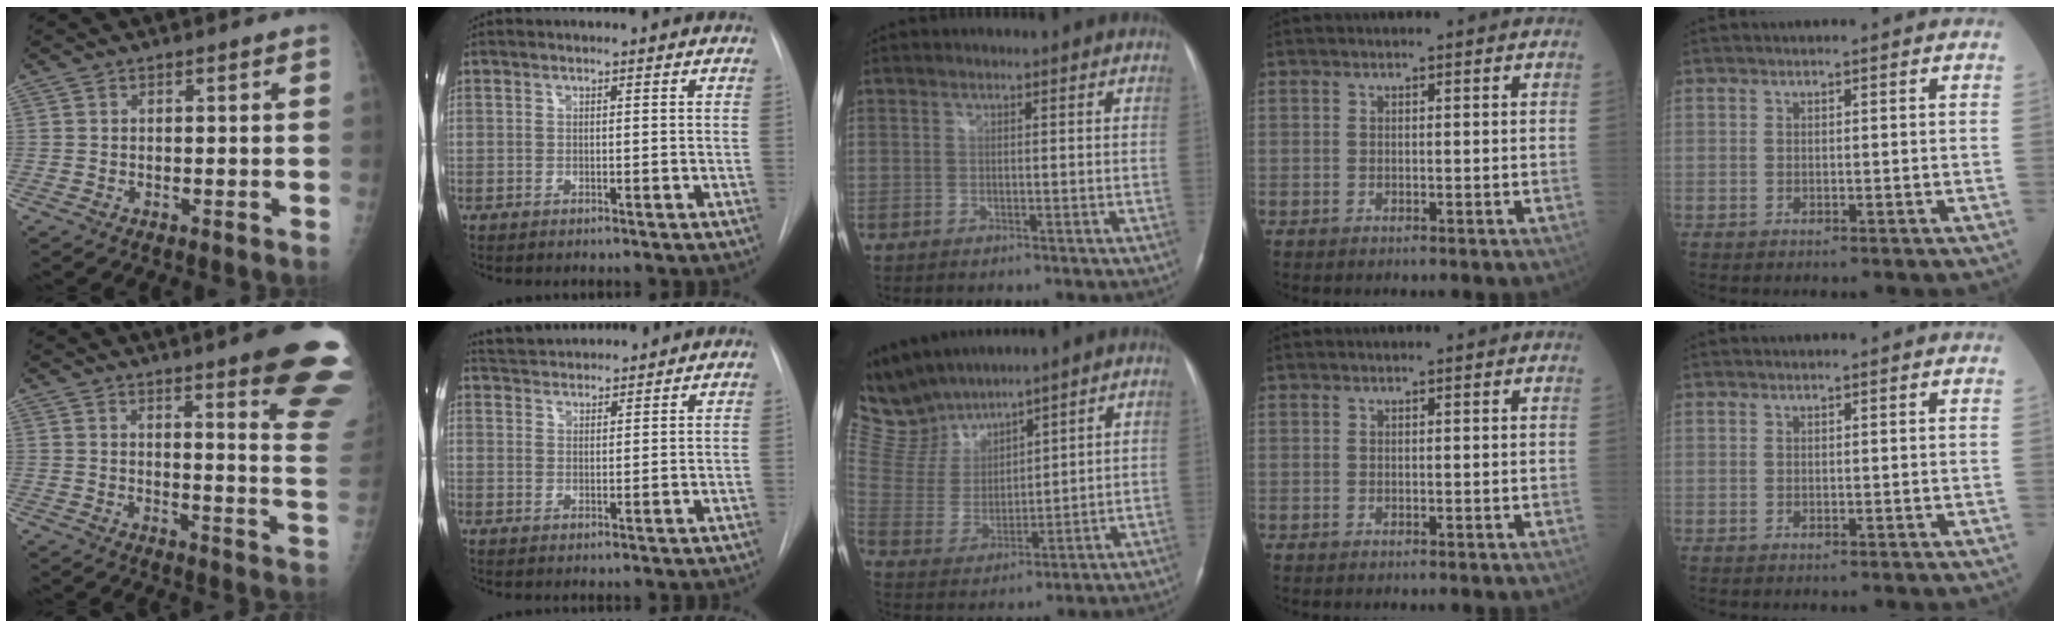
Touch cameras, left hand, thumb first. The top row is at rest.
{"thumb": {"total": 17.9, "force": [12.3, 1.8, 12.9], "torque": [-0.136, -0.083, 0.141]}, "index": {"total": 6.6, "force": [6.4, 0.9, 1.2], "torque": [-0.027, 0.033, 0.106]}, "middle": {"total": 9.8, "force": [9.5, 2.0, 1.4], "torque": [-0.053, 0.014, 0.208]}}